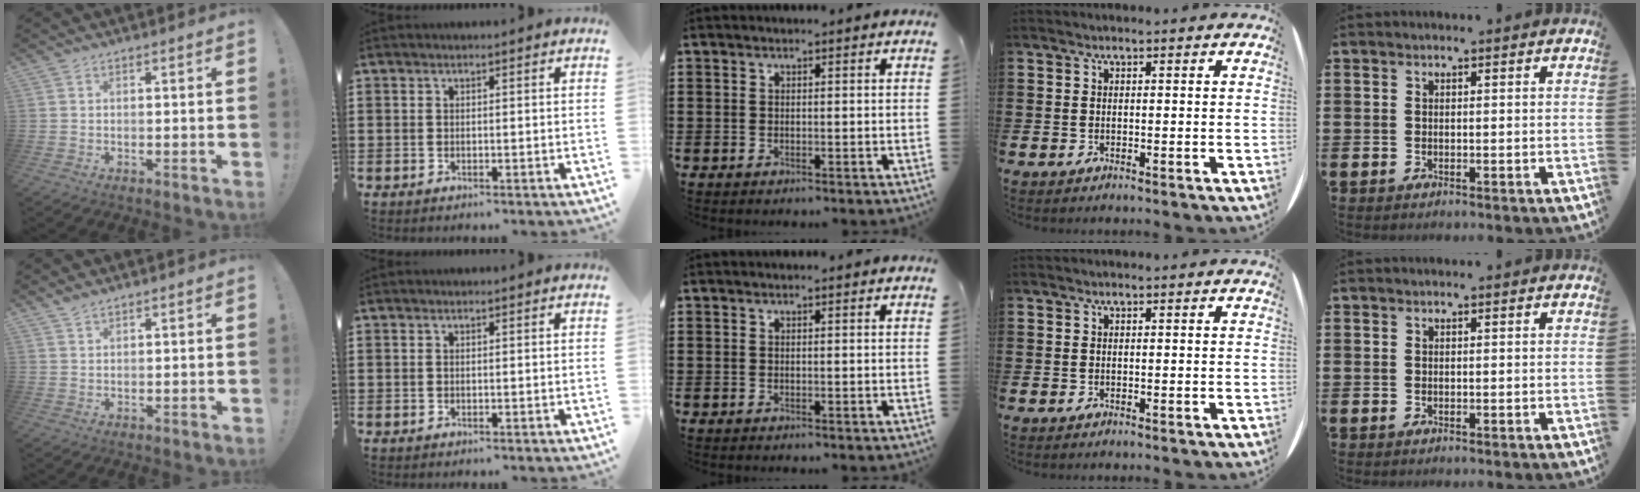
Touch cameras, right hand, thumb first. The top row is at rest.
{"thumb": {"total": 1.7, "force": [1.4, 0.4, 0.8], "torque": [-0.011, -0.003, 0.026]}}